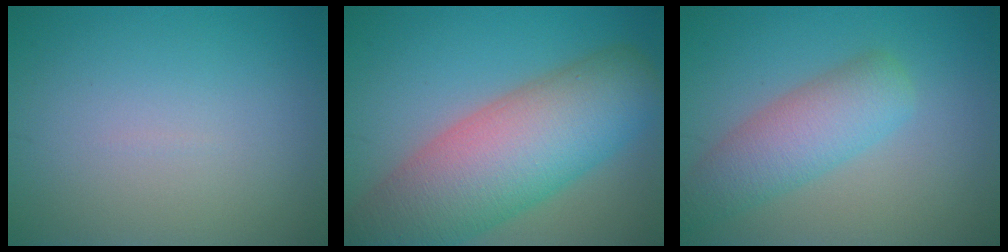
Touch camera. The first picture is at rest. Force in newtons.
{"total": 11.9, "press": 11.9, "slide": 0.6}
{"total": 4.9, "press": 4.9, "slide": 0.3}